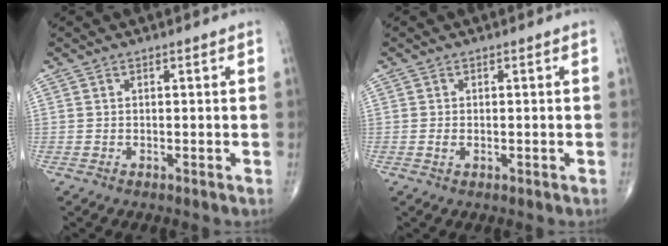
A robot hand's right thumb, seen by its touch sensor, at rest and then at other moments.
{"total": 0.9, "force": [-0.2, 0.5, 0.7], "torque": [-0.018, 0.001, -0.003]}